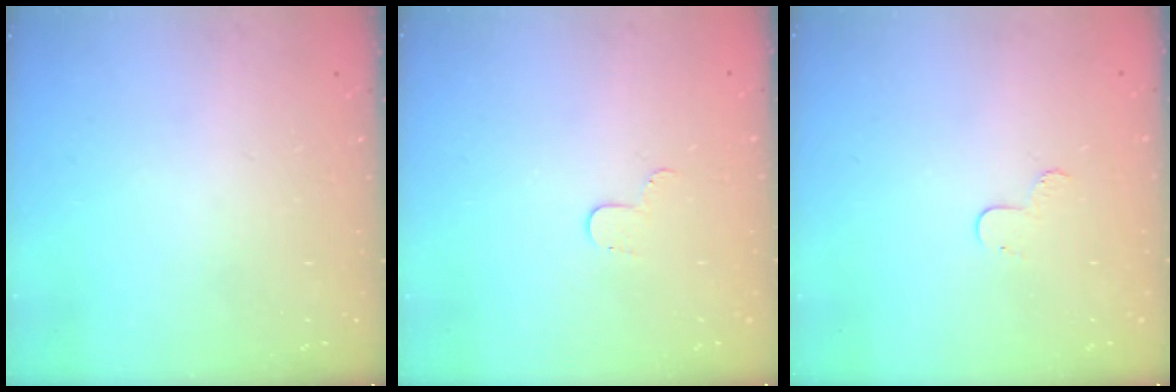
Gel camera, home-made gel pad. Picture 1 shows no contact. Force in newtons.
{"total": 3.5, "press": 3.5, "slide": 0.4}
{"total": 4.8, "press": 4.8, "slide": 0.5}